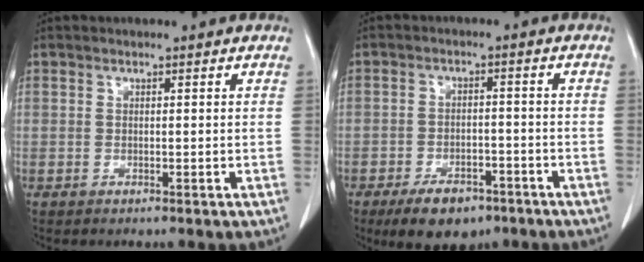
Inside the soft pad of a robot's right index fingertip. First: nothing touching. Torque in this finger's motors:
{"motor_torque": [-0.08, -0.33, -0.04, -0.03]}